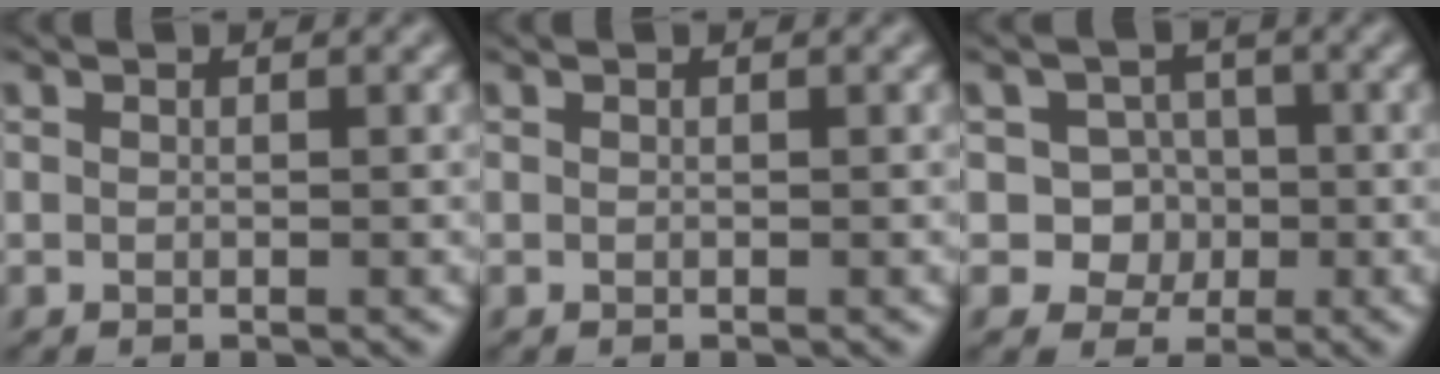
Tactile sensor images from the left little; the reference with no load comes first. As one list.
[{"total": 0.0}, {"total": 5.3, "force": [-0.9, 4.9, 1.8], "torque": [-0.014, 0.025, -0.043]}]